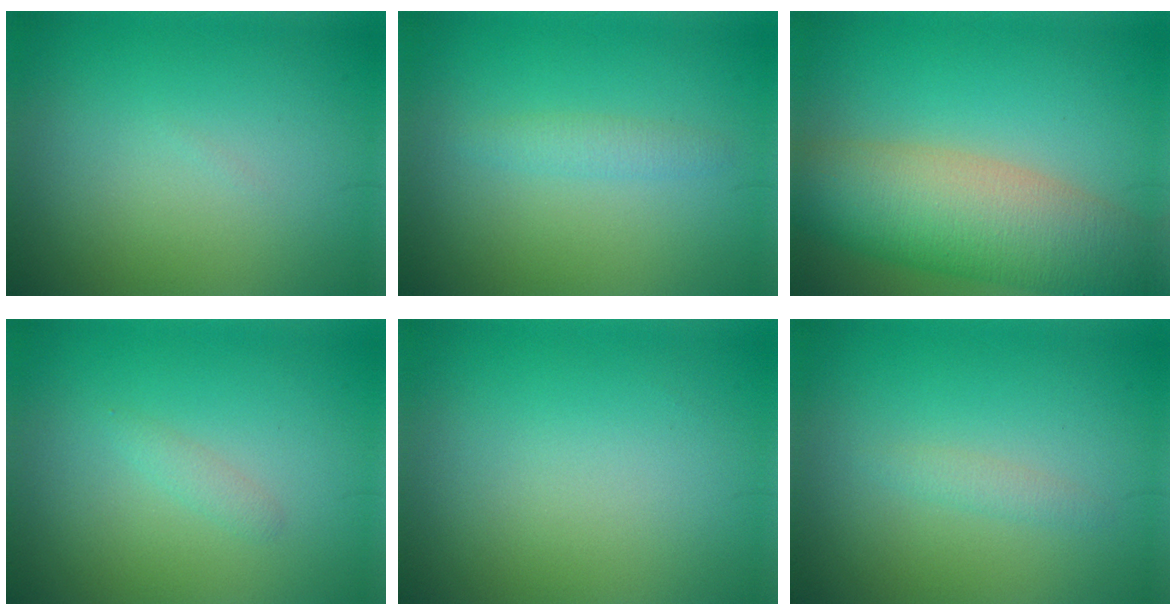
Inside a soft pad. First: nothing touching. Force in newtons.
{"total": 1.4, "press": 1.4, "slide": 0.1}
{"total": 10.4, "press": 10.4, "slide": 0.5}
{"total": 0.9, "press": 0.9, "slide": 0.0}
{"total": 0.0}
{"total": 1.1, "press": 1.1, "slide": 0.1}